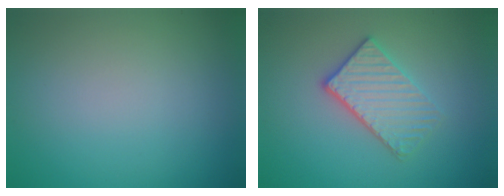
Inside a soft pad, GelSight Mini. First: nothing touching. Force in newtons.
{"total": 3.5, "press": 3.1, "slide": 1.7}